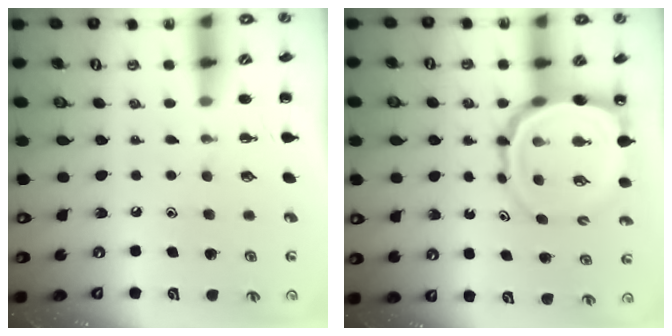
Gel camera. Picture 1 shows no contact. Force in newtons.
{"total": 12.8, "press": 12.3, "slide": 3.5}